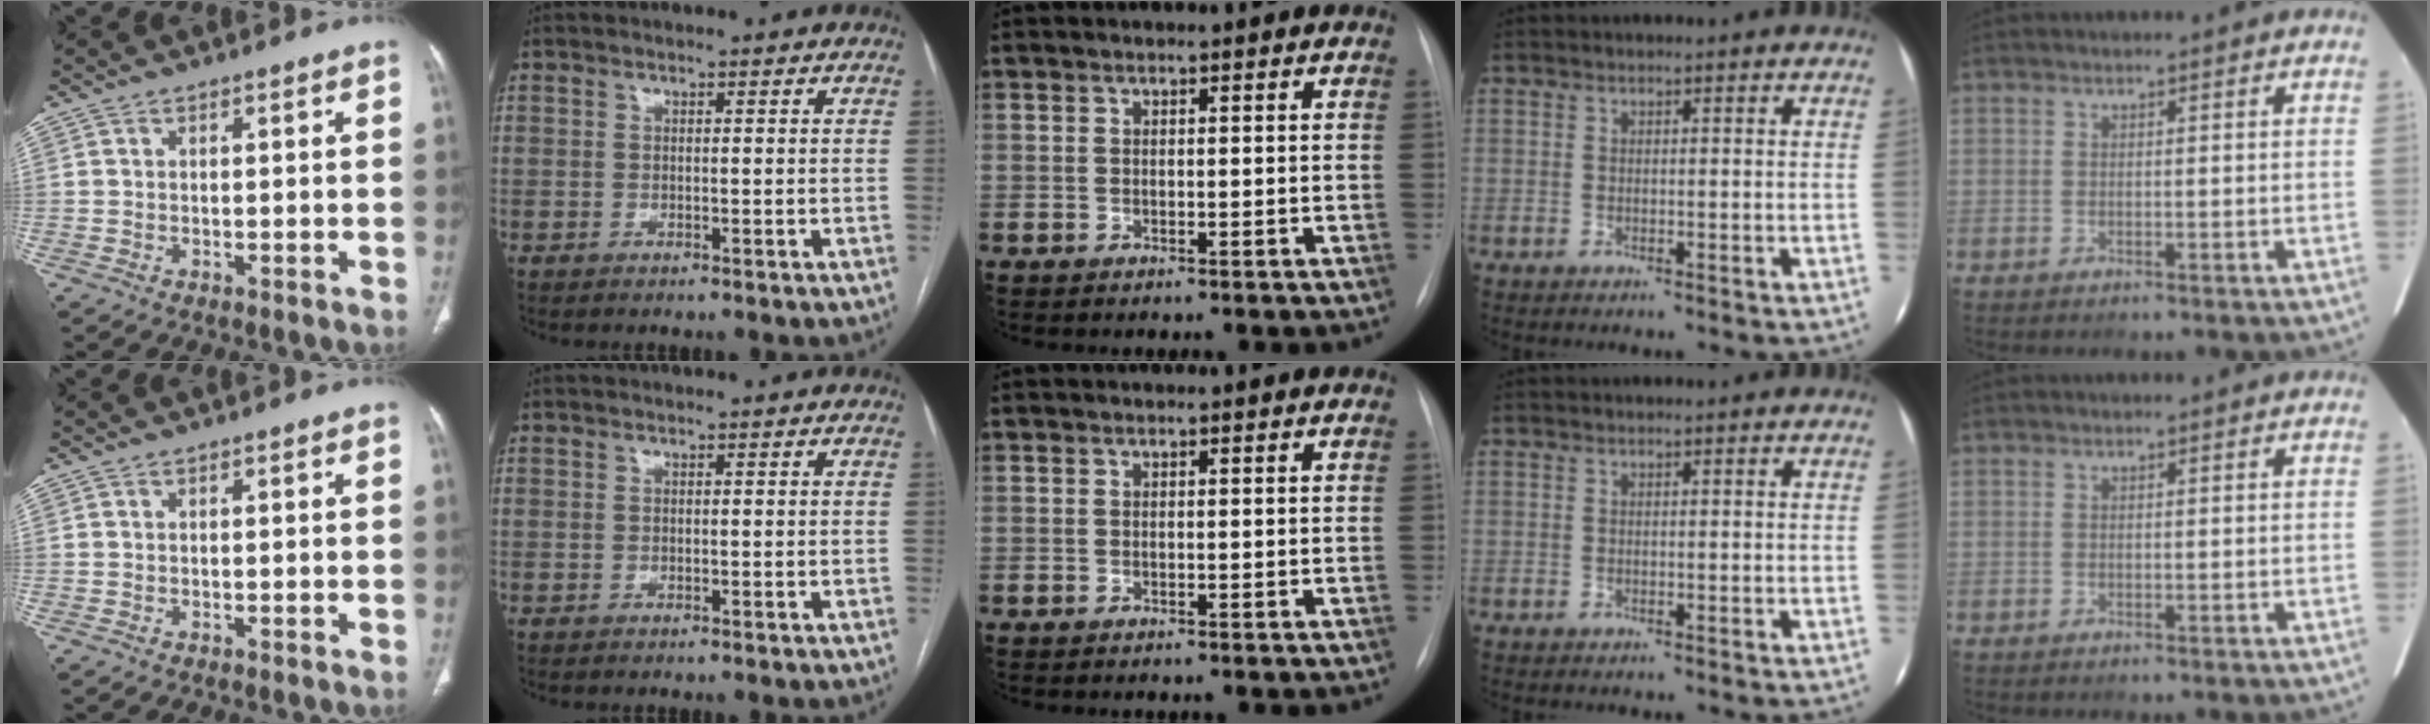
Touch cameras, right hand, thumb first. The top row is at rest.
{}